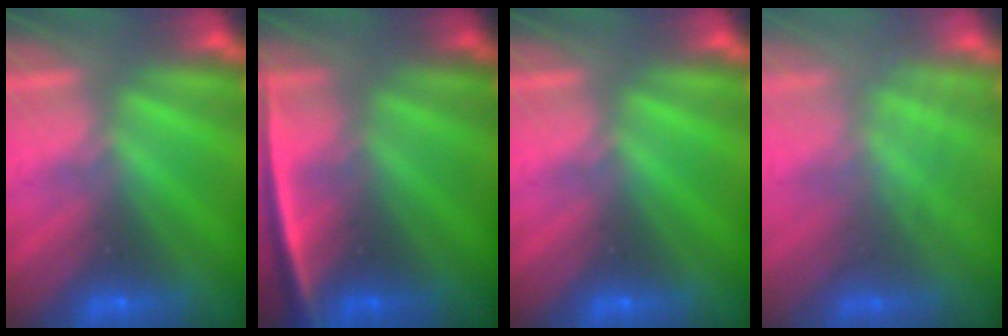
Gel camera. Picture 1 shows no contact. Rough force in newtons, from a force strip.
{"total": 2.4}
{"total": 0.0}
{"total": 3.2}